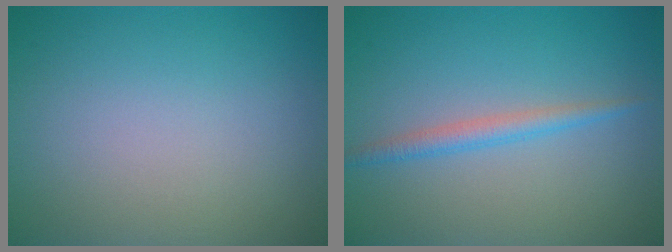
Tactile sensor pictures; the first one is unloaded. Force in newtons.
{"total": 1.8, "press": 1.8, "slide": 0.1}